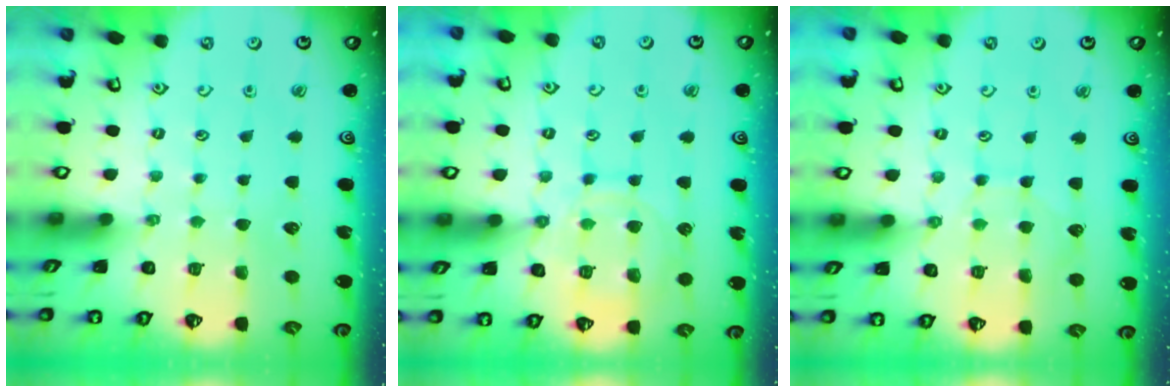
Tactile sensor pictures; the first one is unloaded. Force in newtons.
{"total": 12.6, "press": 12.5, "slide": 1.1}
{"total": 6.2, "press": 6.2, "slide": 0.6}